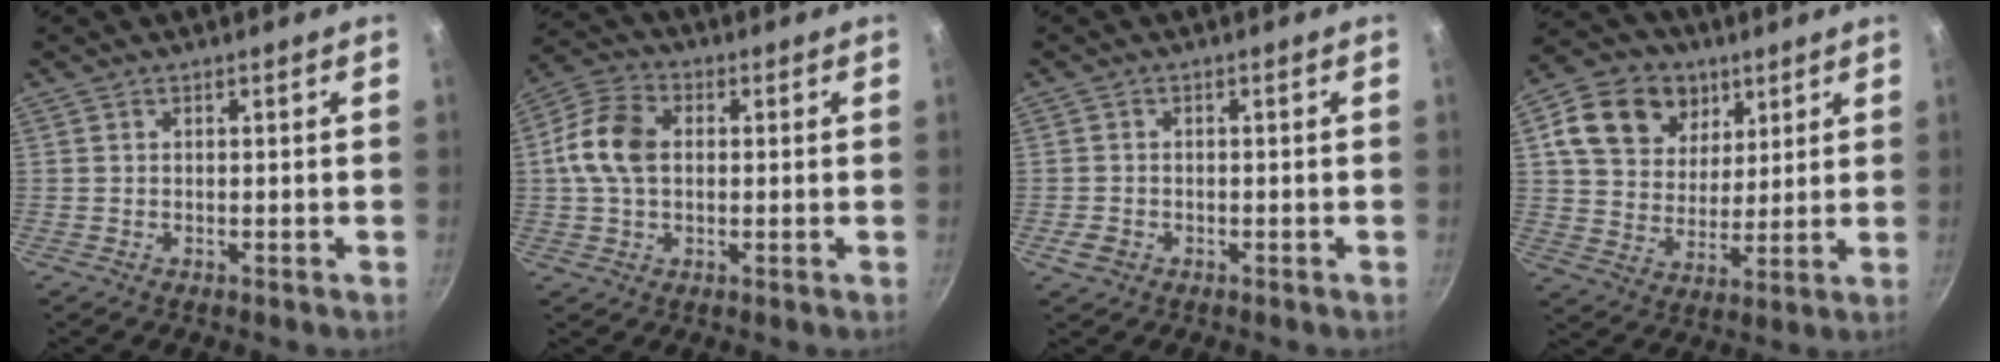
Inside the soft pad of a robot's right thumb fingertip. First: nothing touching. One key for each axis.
{"total": 10.0, "fx": 0.7, "fy": 6.8, "fz": 7.4, "tx": -0.136, "ty": 0.023, "tz": 0.002}
{"total": 2.6, "fx": -1.2, "fy": 2.0, "fz": 1.2, "tx": -0.019, "ty": 0.009, "tz": -0.019}
{"total": 15.3, "fx": 6.7, "fy": 11.8, "fz": 7.1, "tx": -0.102, "ty": -0.016, "tz": 0.112}